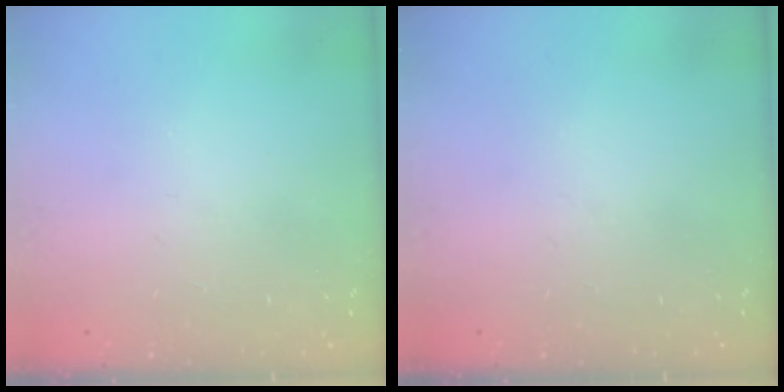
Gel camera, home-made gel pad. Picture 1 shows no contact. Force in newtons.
{"total": 0.0}